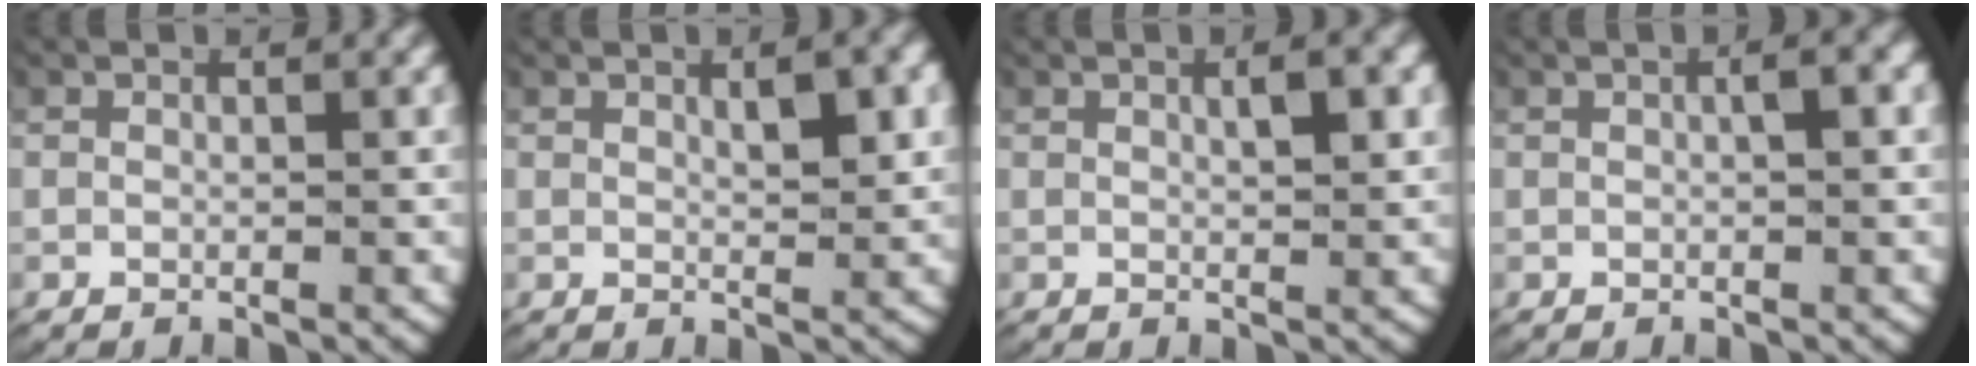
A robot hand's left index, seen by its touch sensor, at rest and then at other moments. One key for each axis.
{"total": 2.3, "fx": 0.9, "fy": 0.7, "fz": 2.0, "tx": -0.028, "ty": -0.003, "tz": 0.017}
{"total": 2.2, "fx": 0.7, "fy": 0.6, "fz": 2.0, "tx": -0.024, "ty": 0.003, "tz": 0.013}
{"total": 1.8, "fx": 0.4, "fy": 0.3, "fz": 1.7, "tx": -0.020, "ty": 0.009, "tz": 0.006}